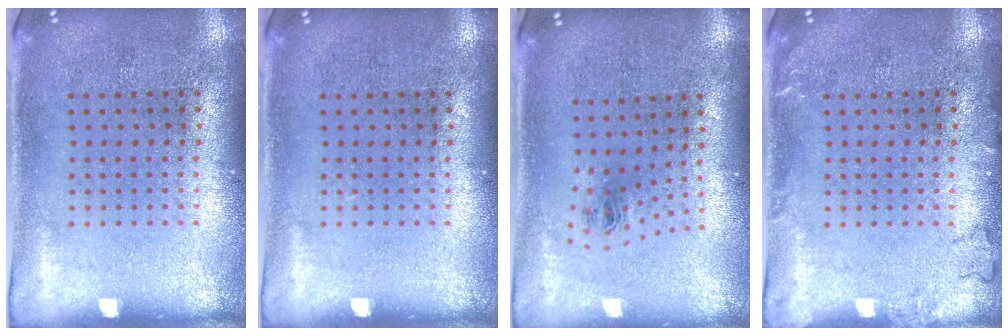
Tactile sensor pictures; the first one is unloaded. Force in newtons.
{"total": 0.0}
{"total": 0.9, "press": 0.4, "slide": 0.9}
{"total": 1.2, "press": 1.2, "slide": 0.3}